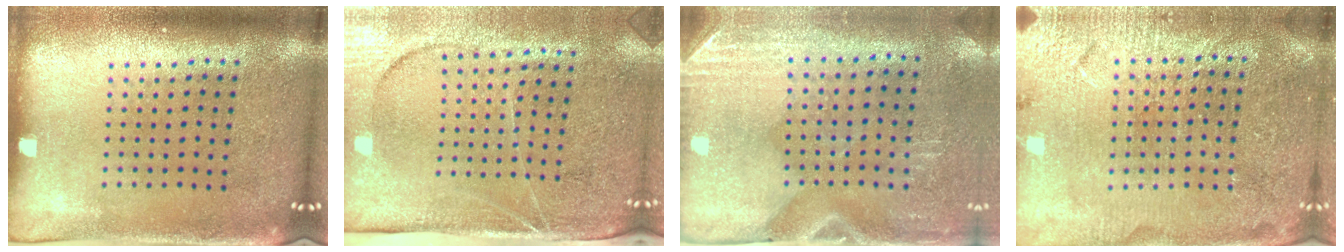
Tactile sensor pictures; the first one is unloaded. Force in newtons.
{"total": 3.8, "press": 3.3, "slide": 2.0}
{"total": 2.9, "press": 2.5, "slide": 1.4}
{"total": 3.7, "press": 3.6, "slide": 1.0}